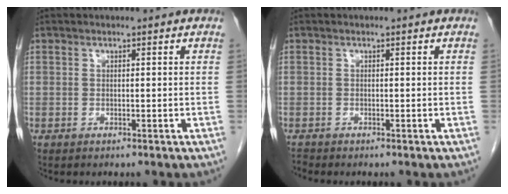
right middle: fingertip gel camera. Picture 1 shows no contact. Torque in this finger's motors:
{"motor_torque": [-0.07, -0.07, -0.02, -0.01]}